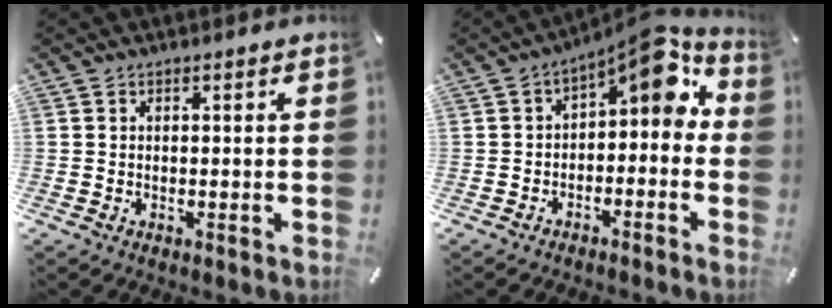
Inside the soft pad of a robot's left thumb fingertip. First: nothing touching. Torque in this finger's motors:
{"motor_torque": [0.36, 0.64, 0.06, 0.00, 0.11]}